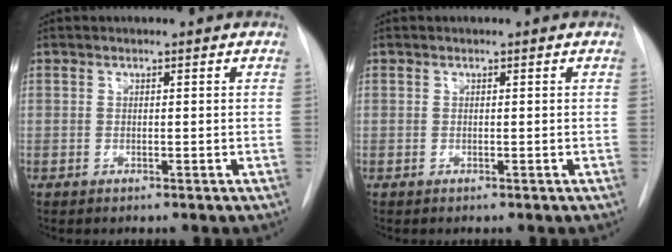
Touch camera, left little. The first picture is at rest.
{"total": 0.0}